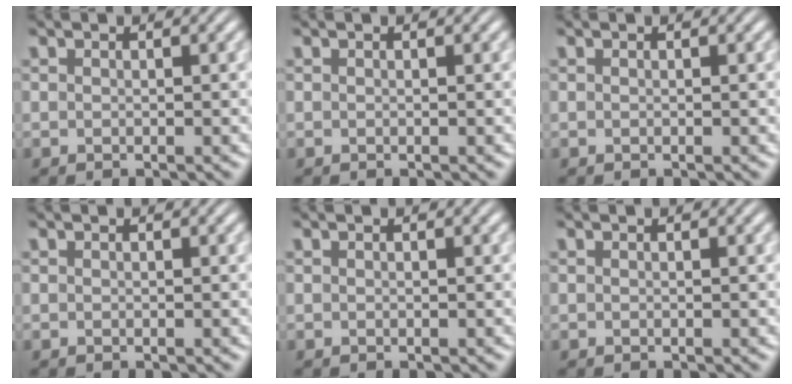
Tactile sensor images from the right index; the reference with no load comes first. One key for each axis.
{"total": 0.0}
{"total": 0.0}
{"total": 0.0}
{"total": 0.0}
{"total": 0.0}